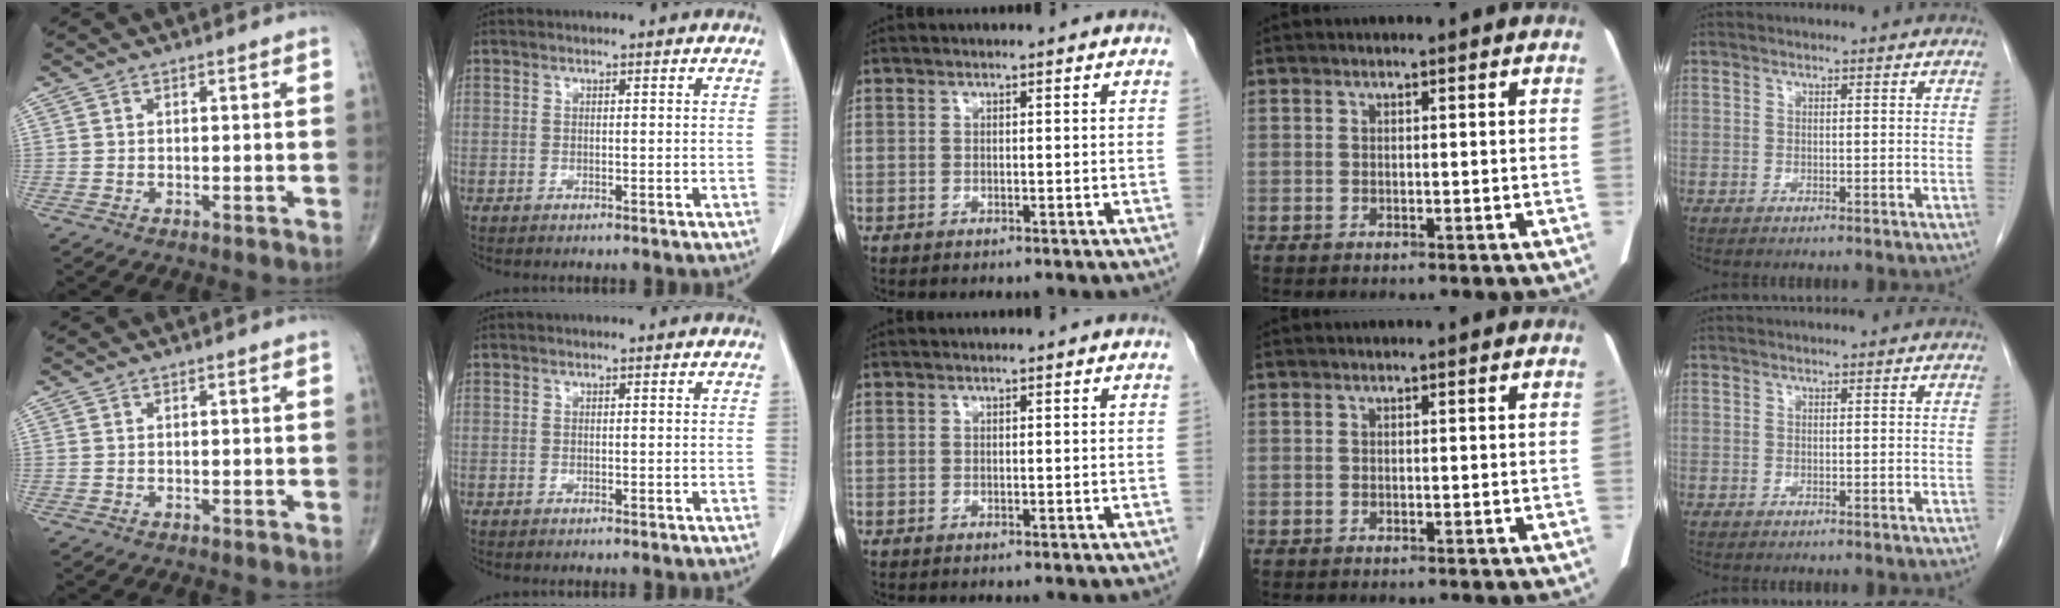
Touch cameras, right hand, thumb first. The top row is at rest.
{}